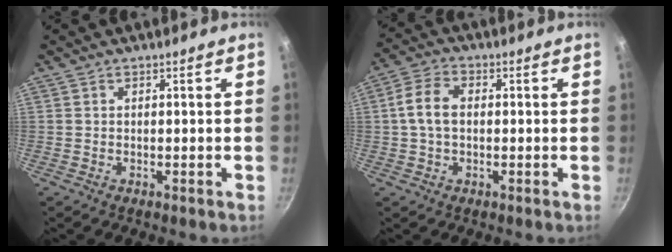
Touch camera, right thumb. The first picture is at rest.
{"total": 6.6, "force": [0.3, 4.4, 5.0], "torque": [-0.096, 0.018, -0.003]}